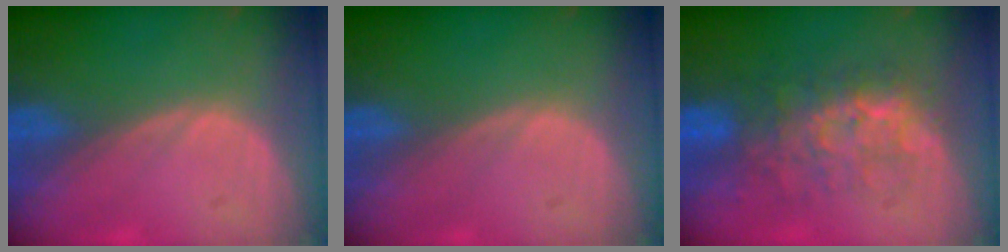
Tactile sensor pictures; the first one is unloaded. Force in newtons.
{"total": 0.0}
{"total": 7.7, "press": 7.6, "slide": 1.4}